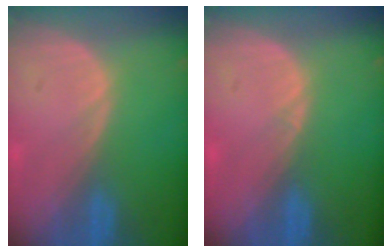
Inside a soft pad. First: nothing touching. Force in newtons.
{"total": 0.5, "press": 0.4, "slide": 0.4}